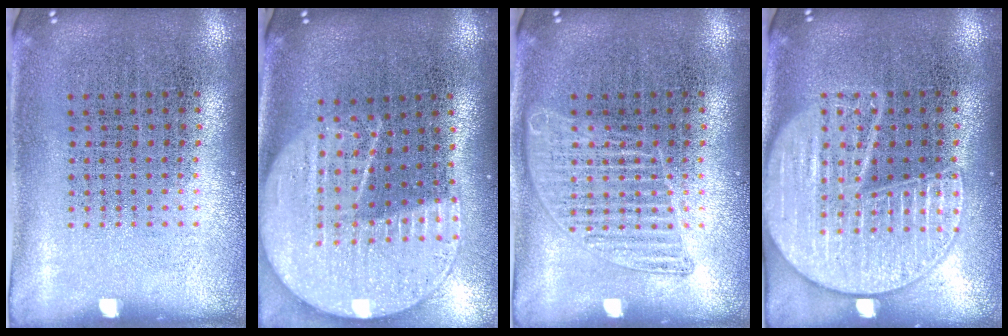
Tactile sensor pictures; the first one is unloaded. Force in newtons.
{"total": 2.2, "press": 2.0, "slide": 1.1}
{"total": 1.7, "press": 1.7, "slide": 0.3}
{"total": 2.7, "press": 2.7, "slide": 0.2}